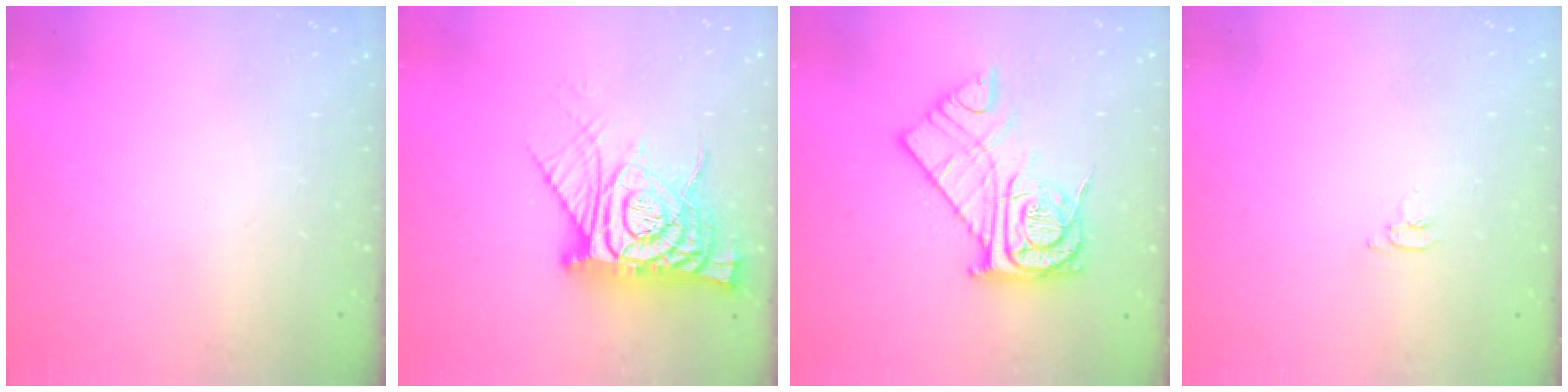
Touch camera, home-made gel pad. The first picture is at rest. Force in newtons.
{"total": 15.9, "press": 15.9, "slide": 1.5}
{"total": 18.9, "press": 18.8, "slide": 1.8}
{"total": 3.1, "press": 3.1, "slide": 0.5}